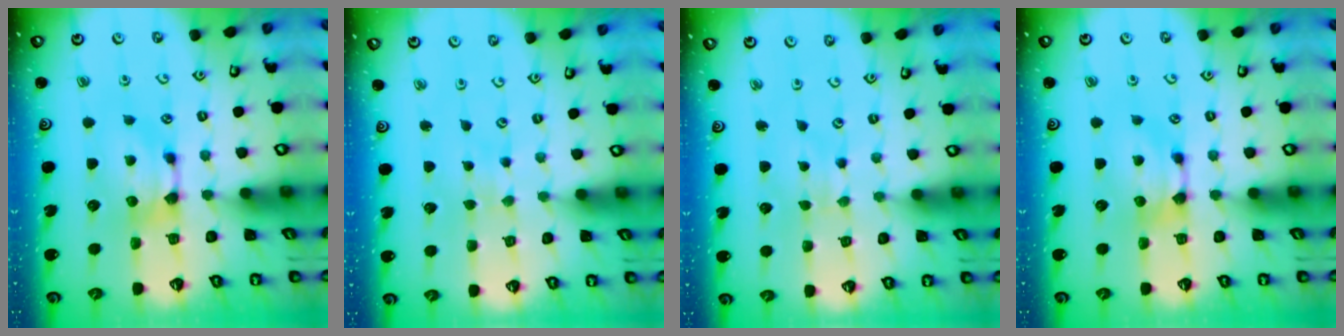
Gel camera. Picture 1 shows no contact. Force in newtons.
{"total": 3.5, "press": 3.5, "slide": 0.3}
{"total": 2.4, "press": 2.3, "slide": 0.4}
{"total": 0.0}